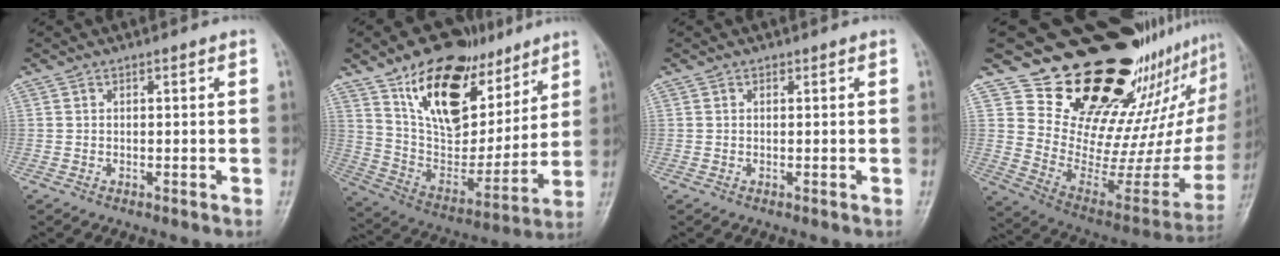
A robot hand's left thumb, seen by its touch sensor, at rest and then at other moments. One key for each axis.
{"total": 23.5, "fx": 13.4, "fy": 12.8, "fz": 14.5, "tx": -0.185, "ty": -0.053, "tz": 0.240}
{"total": 0.0}
{"total": 28.9, "fx": 21.1, "fy": 11.4, "fz": 16.2, "tx": -0.199, "ty": -0.153, "tz": 0.321}